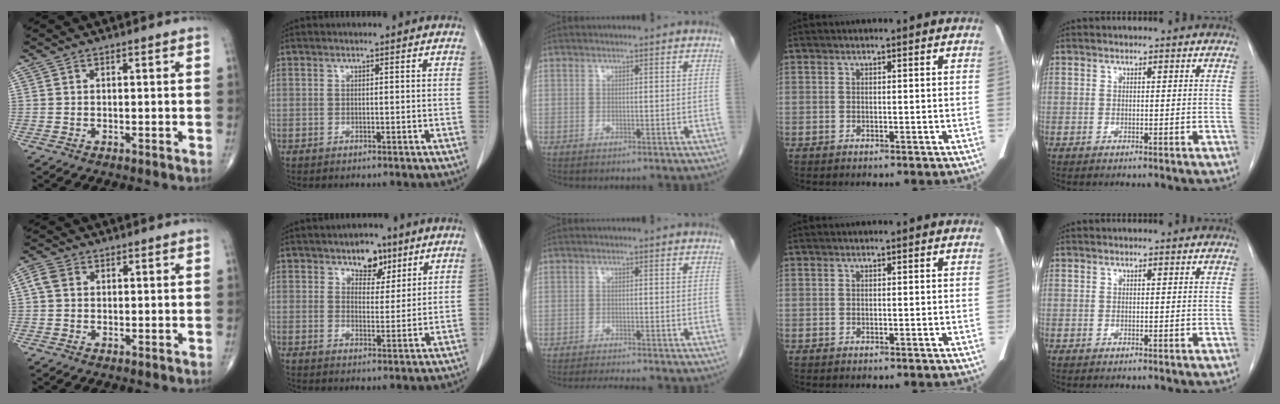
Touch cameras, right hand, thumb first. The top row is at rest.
{"thumb": {"total": 3.1, "force": [0.7, 2.5, 1.7], "torque": [-0.037, 0.009, 0.010]}, "index": {"total": 5.5, "force": [3.5, 3.2, 2.7], "torque": [-0.030, 0.004, 0.054]}, "middle": {"total": 4.0, "force": [-3.7, -0.2, 1.4], "torque": [-0.019, -0.014, -0.057]}}